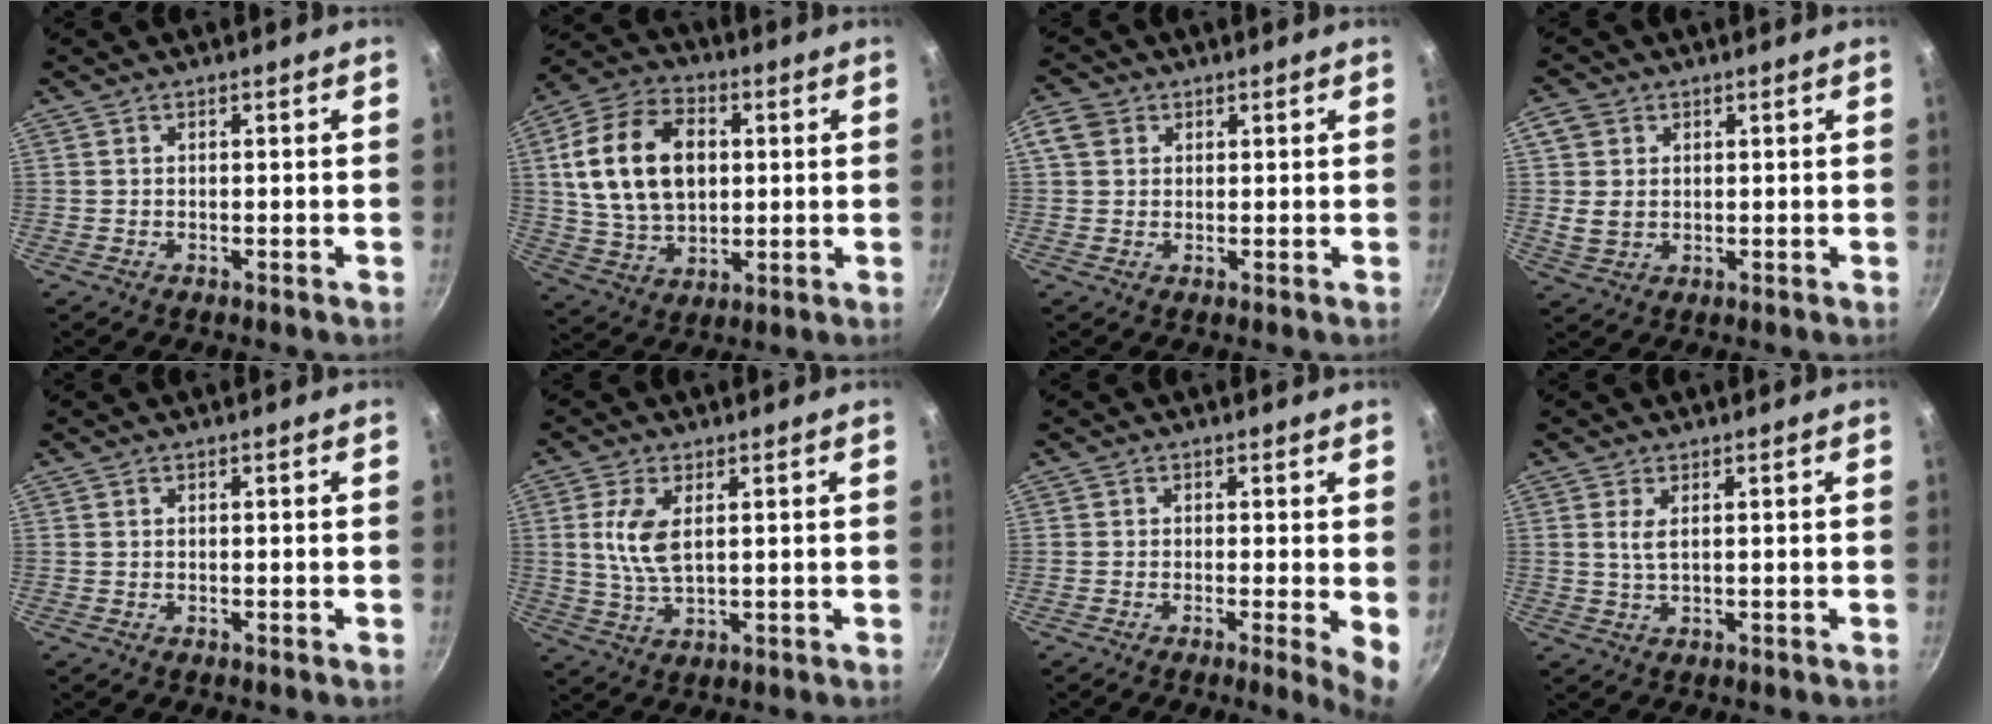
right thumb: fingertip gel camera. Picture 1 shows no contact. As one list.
[{"total": 18.7, "force": [3.1, 12.8, 13.4], "torque": [-0.227, 0.004, 0.054]}, {"total": 4.3, "force": [1.4, 3.6, 1.9], "torque": [-0.023, 0.003, 0.020]}, {"total": 5.5, "force": [1.0, 4.6, 2.8], "torque": [-0.039, -0.007, 0.017]}, {"total": 0.0}, {"total": 7.2, "force": [1.7, 3.4, 6.1], "torque": [-0.125, -0.005, 0.035]}, {"total": 4.7, "force": [-0.4, 0.9, 4.6], "torque": [-0.056, -0.009, -0.007]}, {"total": 2.4, "force": [0.7, 0.9, 2.1], "torque": [-0.043, -0.006, 0.016]}]